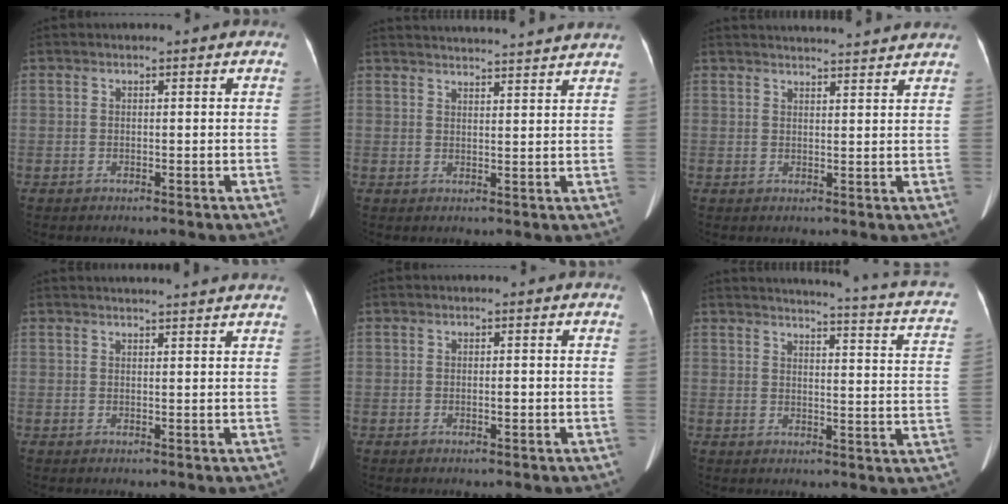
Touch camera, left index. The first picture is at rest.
{"total": 16.0, "force": [15.3, -0.3, 4.6], "torque": [-0.078, 0.000, 0.196]}
{"total": 12.3, "force": [11.8, 0.3, 3.4], "torque": [-0.047, 0.013, 0.138]}
{"total": 8.5, "force": [8.0, -0.6, 2.7], "torque": [-0.033, 0.016, 0.081]}
{"total": 0.8, "force": [-0.2, 0.2, 0.8], "torque": [-0.015, -0.001, -0.002]}
{"total": 16.6, "force": [14.1, 1.1, 8.7], "torque": [-0.118, -0.052, 0.138]}